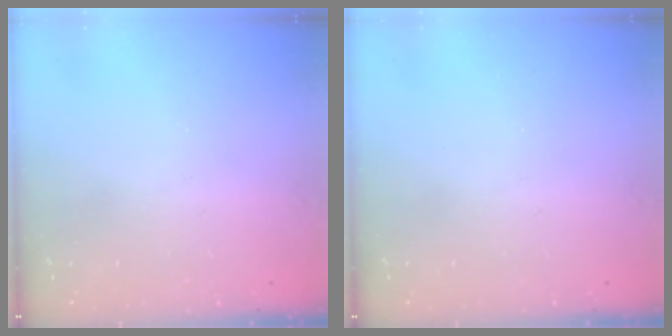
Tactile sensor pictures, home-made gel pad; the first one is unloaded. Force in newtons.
{"total": 0.0}